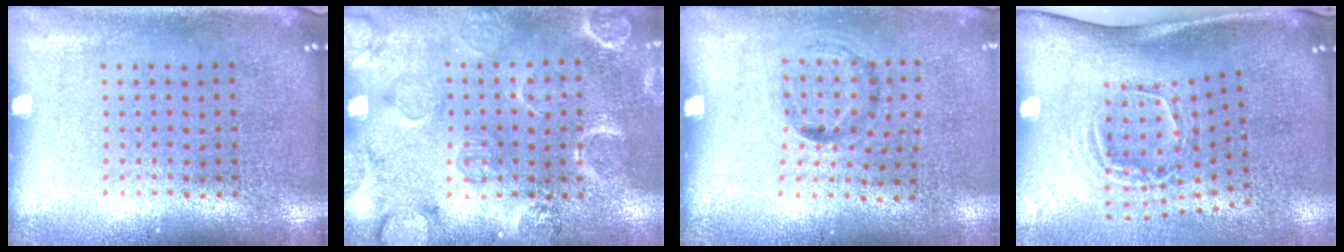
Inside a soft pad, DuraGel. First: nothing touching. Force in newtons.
{"total": 2.4, "press": 2.2, "slide": 0.9}
{"total": 1.3, "press": 0.7, "slide": 1.0}
{"total": 2.1, "press": 1.3, "slide": 1.6}